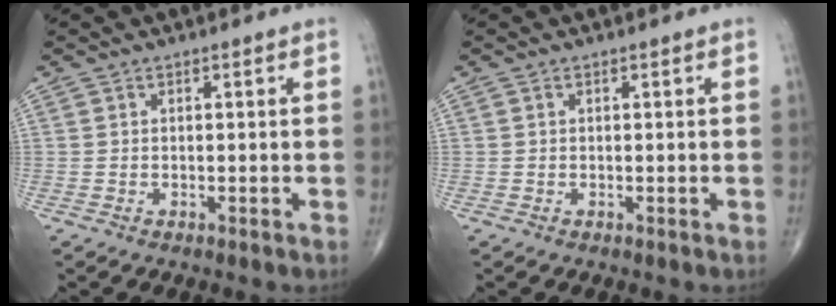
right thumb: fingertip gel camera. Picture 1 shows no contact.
{"total": 0.0}